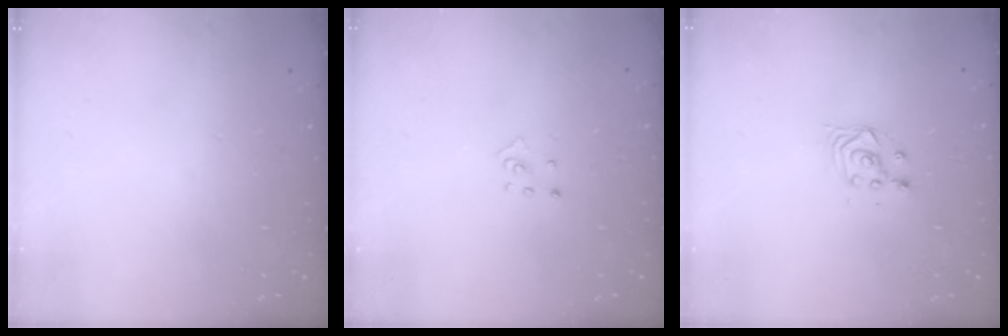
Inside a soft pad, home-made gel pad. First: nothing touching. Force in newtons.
{"total": 2.9, "press": 2.9, "slide": 0.3}
{"total": 3.3, "press": 3.3, "slide": 0.3}